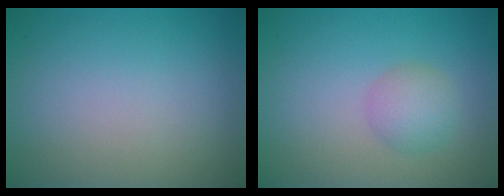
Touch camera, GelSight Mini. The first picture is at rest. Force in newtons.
{"total": 2.4, "press": 2.4, "slide": 0.1}